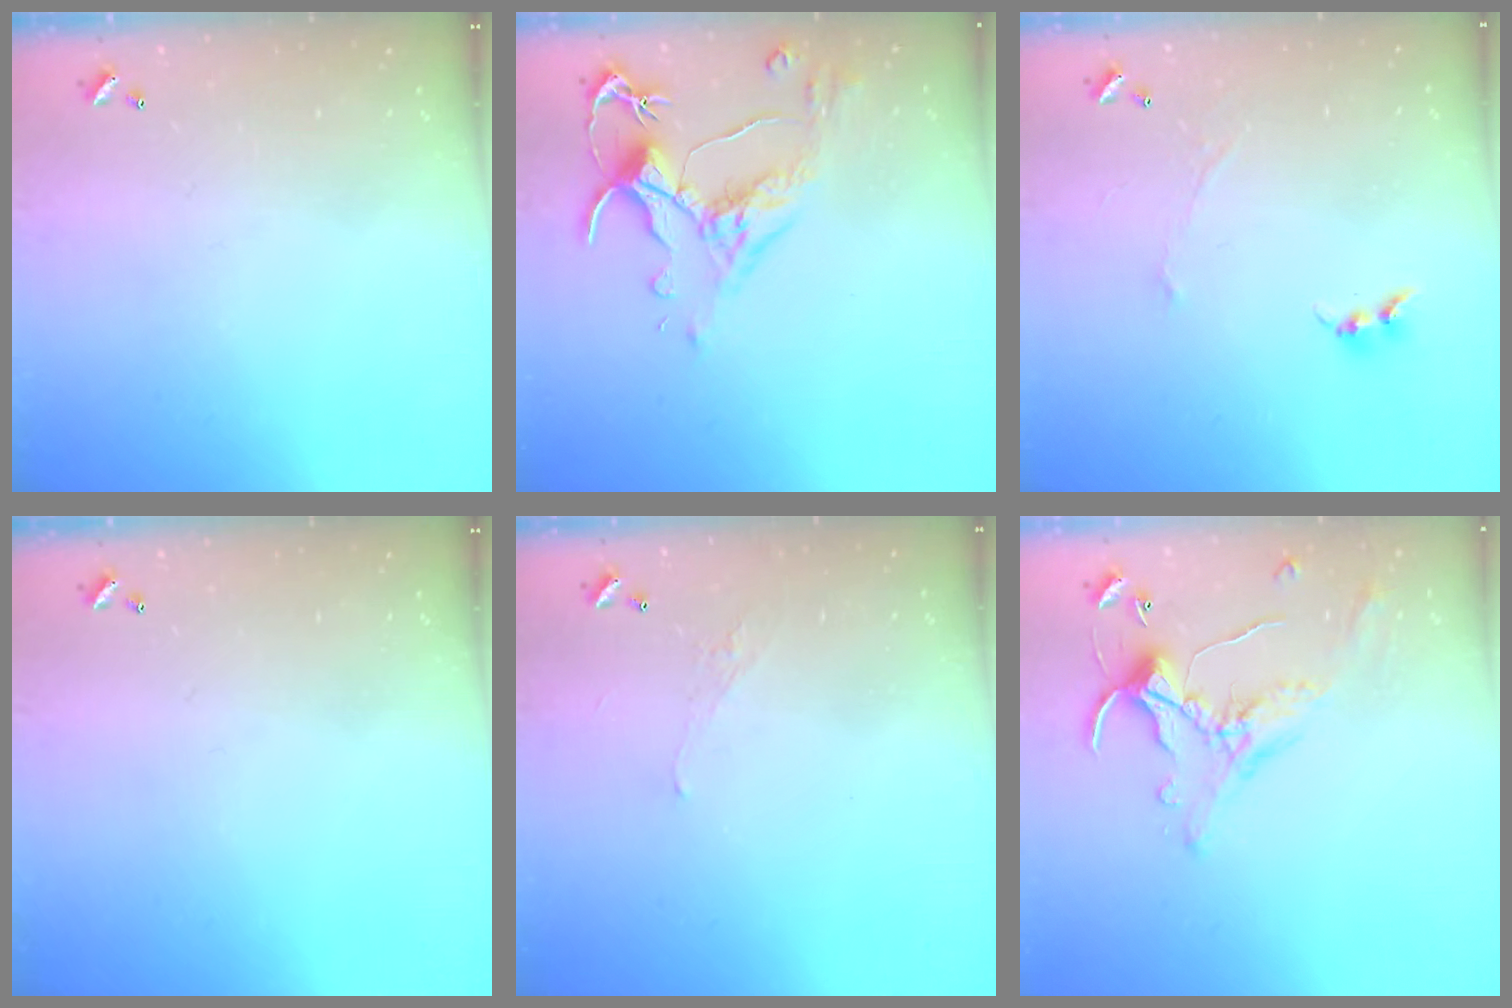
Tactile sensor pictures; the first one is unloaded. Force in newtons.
{"total": 2.6, "press": 2.2, "slide": 1.3}
{"total": 1.3, "press": 1.2, "slide": 0.5}
{"total": 0.0}
{"total": 0.5, "press": 0.1, "slide": 0.5}
{"total": 1.6, "press": 1.2, "slide": 1.0}